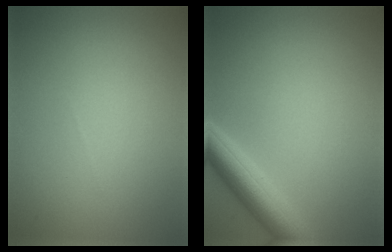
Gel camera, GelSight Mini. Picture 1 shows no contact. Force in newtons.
{"total": 4.5, "press": 4.5, "slide": 0.2}